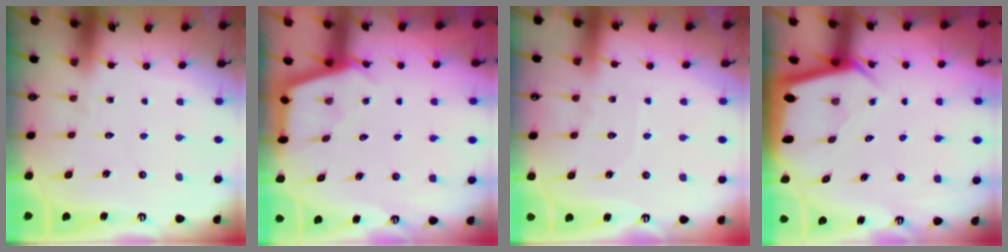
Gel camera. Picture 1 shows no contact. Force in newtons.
{"total": 2.9, "press": 2.9, "slide": 0.3}
{"total": 2.3, "press": 2.3, "slide": 0.3}
{"total": 2.7, "press": 2.7, "slide": 0.2}